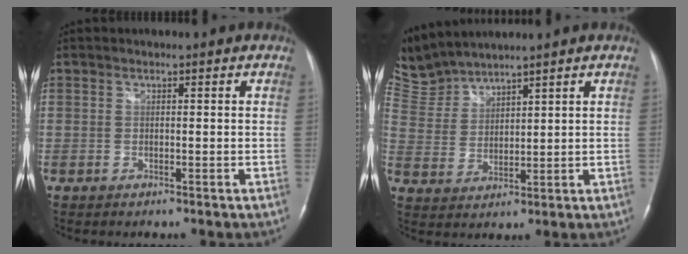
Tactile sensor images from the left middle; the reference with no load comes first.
{"total": 7.6, "force": [7.6, 0.0, 0.5], "torque": [-0.035, 0.013, 0.170]}